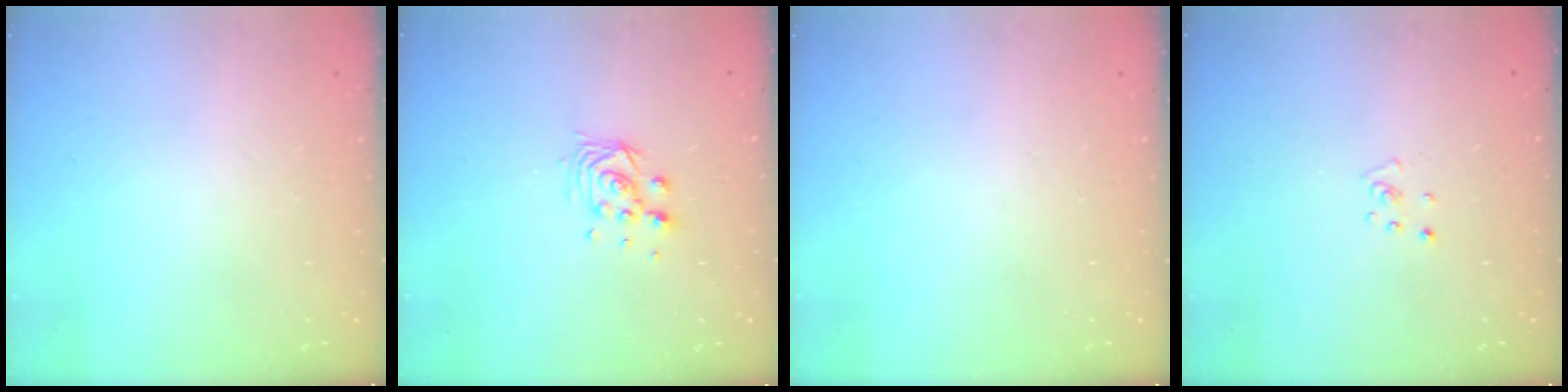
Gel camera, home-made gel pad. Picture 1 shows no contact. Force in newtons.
{"total": 6.8, "press": 6.8, "slide": 0.5}
{"total": 0.0}
{"total": 2.2, "press": 2.2, "slide": 0.2}